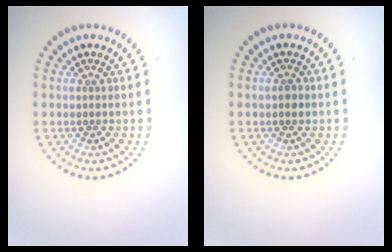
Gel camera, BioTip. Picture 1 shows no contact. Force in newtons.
{"total": 0.9, "press": 0.9, "slide": 0.2}